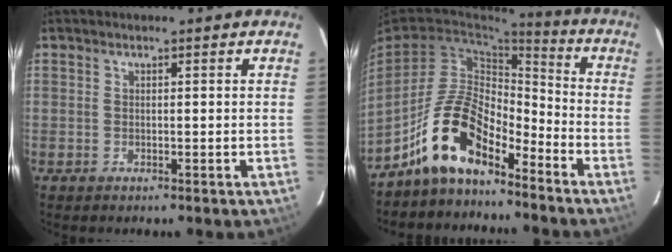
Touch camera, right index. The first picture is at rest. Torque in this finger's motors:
{"motor_torque": [1.10, -1.04, 1.05, 0.21]}